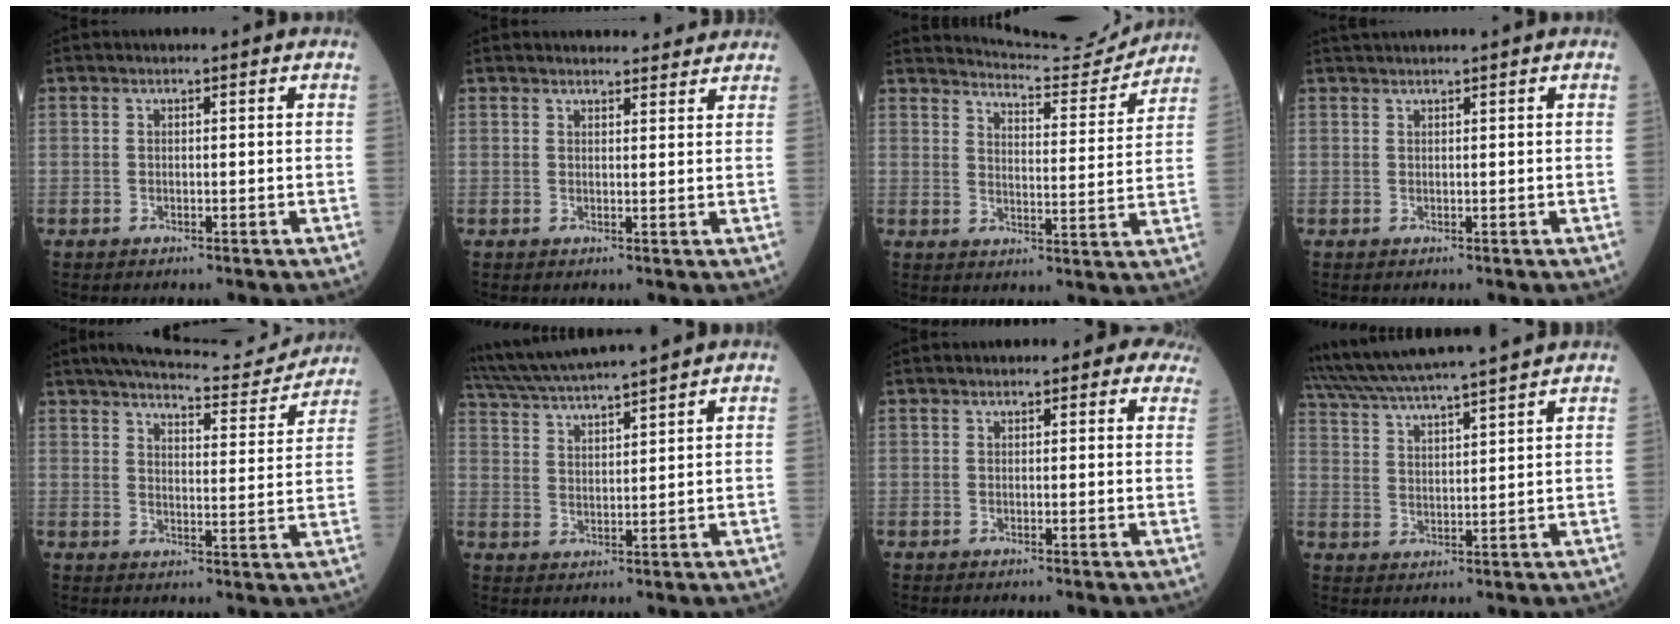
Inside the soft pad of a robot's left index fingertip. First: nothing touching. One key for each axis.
{"total": 8.6, "fx": 8.1, "fy": 1.9, "fz": 2.2, "tx": -0.018, "ty": 0.014, "tz": 0.089}
{"total": 11.4, "fx": 11.4, "fy": -0.4, "fz": 0.8, "tx": -0.020, "ty": -0.025, "tz": 0.156}
{"total": 3.3, "fx": 3.0, "fy": -0.5, "fz": 1.2, "tx": -0.011, "ty": 0.027, "tz": 0.054}
{"total": 15.8, "fx": 14.5, "fy": 2.7, "fz": 5.4, "tx": -0.071, "ty": 0.000, "tz": 0.185}
{"total": 12.2, "fx": 11.1, "fy": -0.7, "fz": 5.0, "tx": -0.102, "ty": 0.025, "tz": 0.193}
{"total": 2.9, "fx": 2.1, "fy": 1.3, "fz": 1.4, "tx": -0.005, "ty": 0.010, "tz": 0.017}
{"total": 16.0, "fx": 14.5, "fy": -0.6, "fz": 6.9, "tx": -0.136, "ty": 0.024, "tz": 0.230}